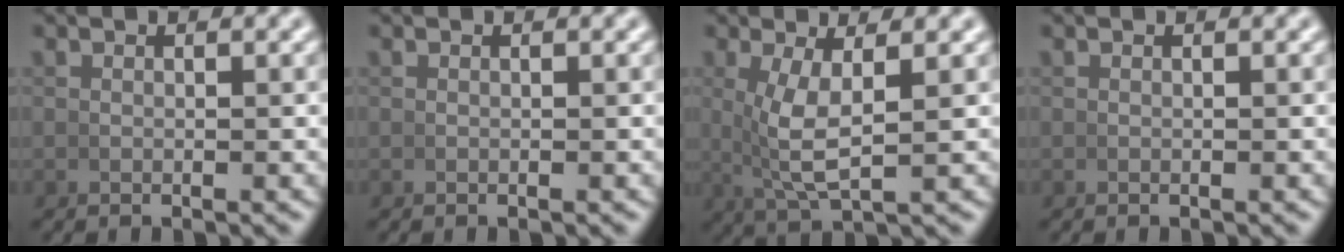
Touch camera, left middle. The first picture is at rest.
{"total": 0.0}
{"total": 5.0, "force": [0.8, 1.7, 4.7], "torque": [-0.095, -0.009, 0.026]}
{"total": 0.0}